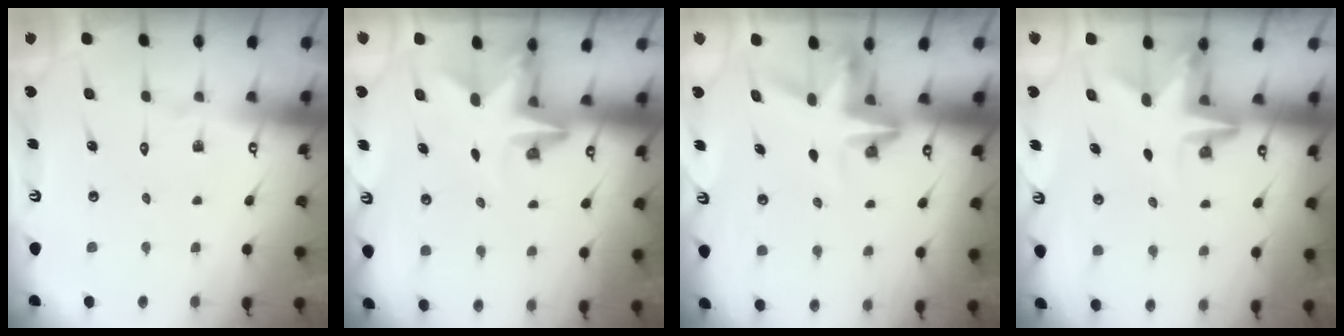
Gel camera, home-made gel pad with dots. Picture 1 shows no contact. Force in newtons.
{"total": 2.6, "press": 2.6, "slide": 0.5}
{"total": 3.9, "press": 3.9, "slide": 0.3}
{"total": 2.6, "press": 2.6, "slide": 0.2}